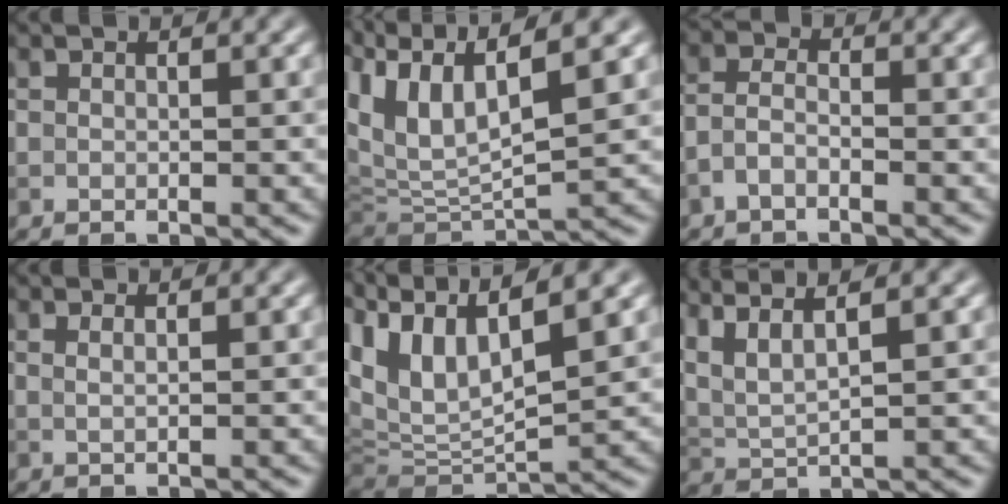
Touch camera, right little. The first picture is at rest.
{"total": 8.8, "force": [4.7, 2.9, 6.8], "torque": [-0.149, 0.014, 0.090]}
{"total": 2.1, "force": [-1.3, 0.9, 1.4], "torque": [-0.030, 0.005, -0.034]}
{"total": 1.0, "force": [0.5, 0.4, 0.8], "torque": [-0.008, -0.003, 0.003]}
{"total": 10.1, "force": [5.4, 4.4, 7.3], "torque": [-0.164, 0.017, 0.110]}
{"total": 5.4, "force": [3.5, 1.5, 3.8], "torque": [-0.075, 0.023, 0.051]}